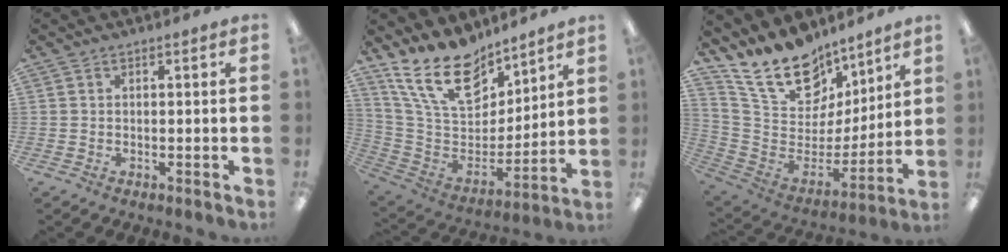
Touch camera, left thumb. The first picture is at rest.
{"total": 19.6, "force": [14.0, 9.6, 9.9], "torque": [-0.192, -0.080, 0.256]}
{"total": 19.8, "force": [14.8, 10.7, 7.6], "torque": [-0.140, -0.108, 0.272]}